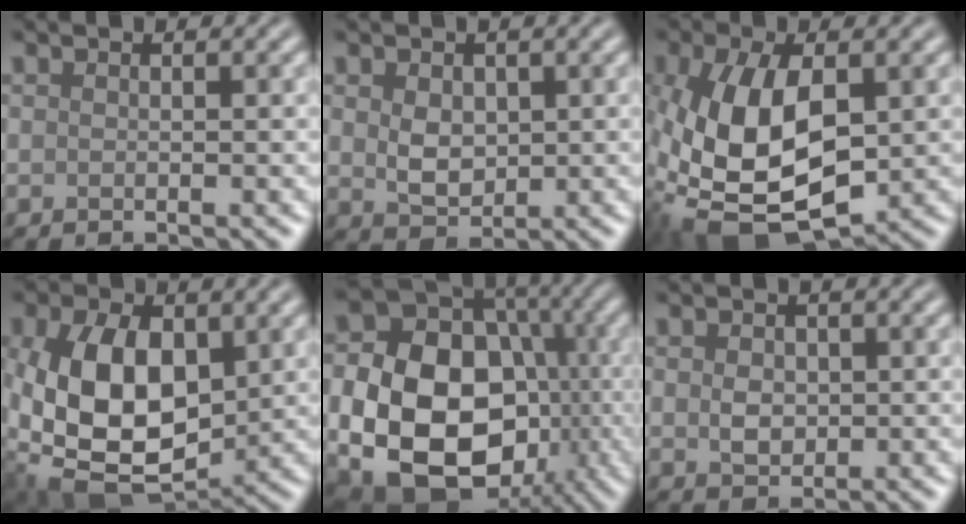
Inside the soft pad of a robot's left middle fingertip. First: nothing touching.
{"total": 2.8, "force": [0.5, 2.0, 1.8], "torque": [-0.037, -0.004, 0.013]}
{"total": 12.8, "force": [-1.6, 7.2, 10.4], "torque": [-0.245, -0.030, -0.020]}
{"total": 12.1, "force": [0.8, 7.7, 9.3], "torque": [-0.196, -0.010, 0.023]}
{"total": 16.3, "force": [-2.8, 12.4, 10.1], "torque": [-0.176, -0.026, -0.040]}
{"total": 2.0, "force": [0.2, 1.6, 1.3], "torque": [-0.024, -0.003, 0.004]}